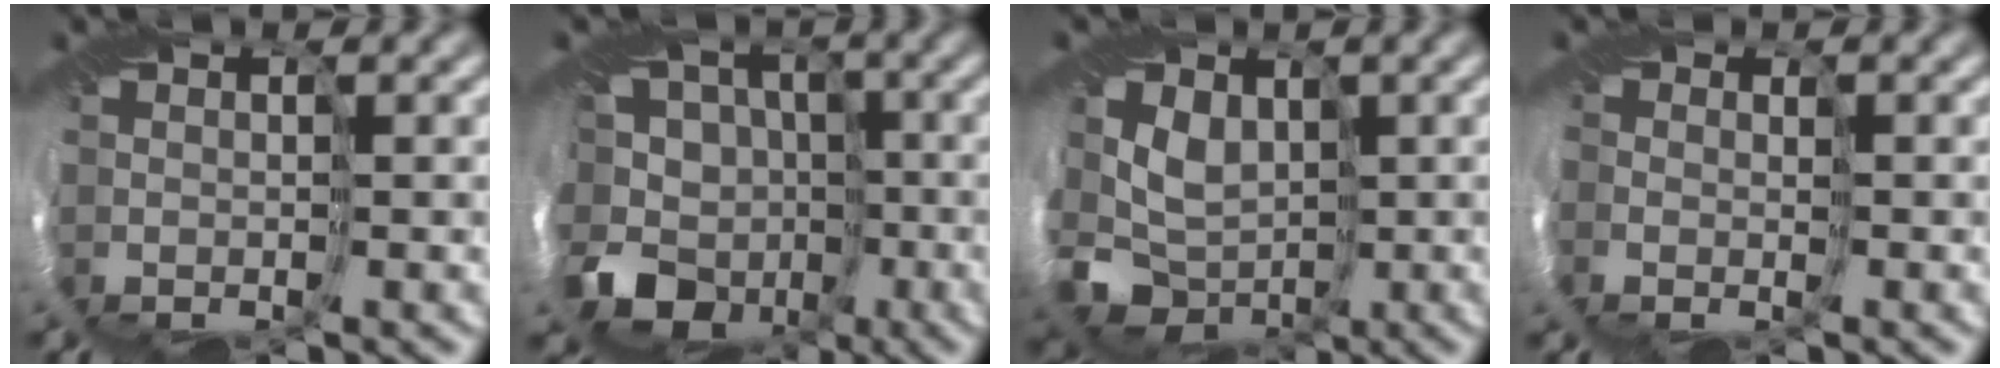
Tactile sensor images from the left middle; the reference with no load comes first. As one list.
[{"total": 10.3, "force": [-5.1, 8.2, 3.8], "torque": [-0.087, 0.003, -0.095]}, {"total": 3.9, "force": [-0.6, 3.6, 1.4], "torque": [-0.031, -0.020, -0.015]}, {"total": 1.4, "force": [-0.9, 1.1, 0.2], "torque": [-0.012, -0.016, -0.020]}]